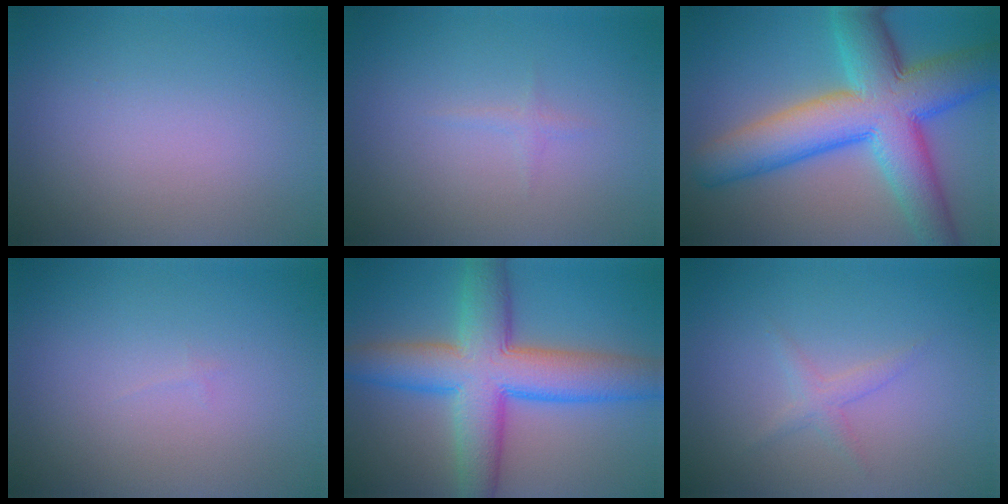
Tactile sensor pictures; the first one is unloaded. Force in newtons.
{"total": 0.6, "press": 0.6, "slide": 0.1}
{"total": 12.0, "press": 12.0, "slide": 0.2}
{"total": 0.0}
{"total": 9.7, "press": 9.7, "slide": 0.1}
{"total": 1.3, "press": 1.3, "slide": 0.1}